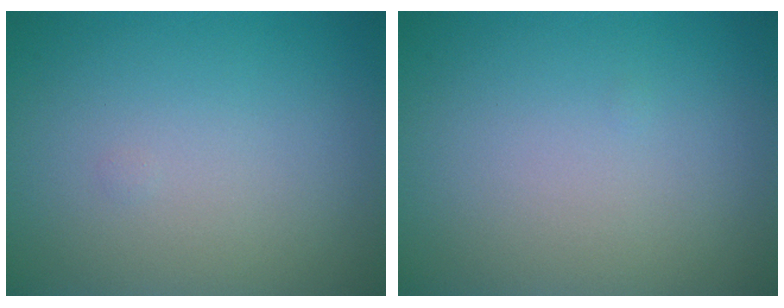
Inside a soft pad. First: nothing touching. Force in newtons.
{"total": 0.0}